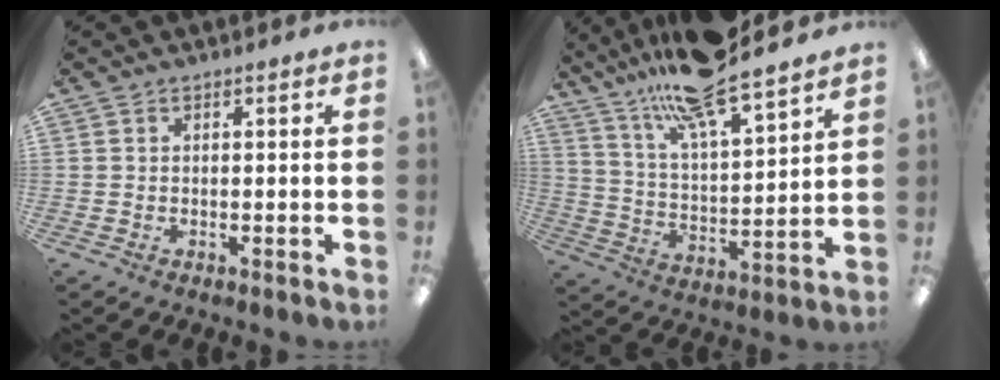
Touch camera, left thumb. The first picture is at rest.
{"total": 17.1, "force": [14.8, 3.1, 8.1], "torque": [-0.152, -0.092, 0.254]}